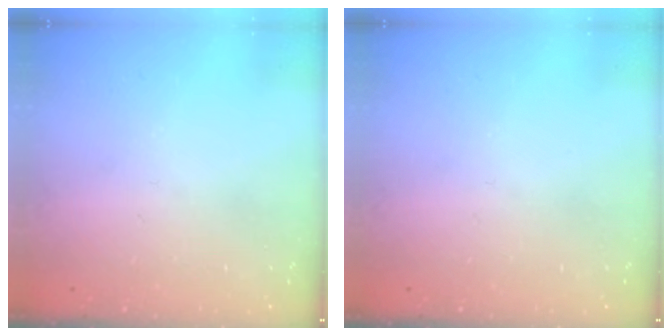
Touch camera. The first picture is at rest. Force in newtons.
{"total": 0.0}